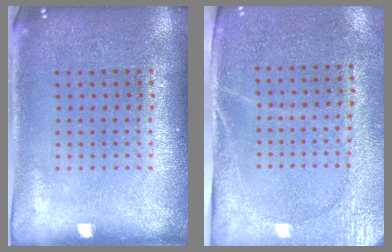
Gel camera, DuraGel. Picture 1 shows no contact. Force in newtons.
{"total": 2.7, "press": 2.3, "slide": 1.4}